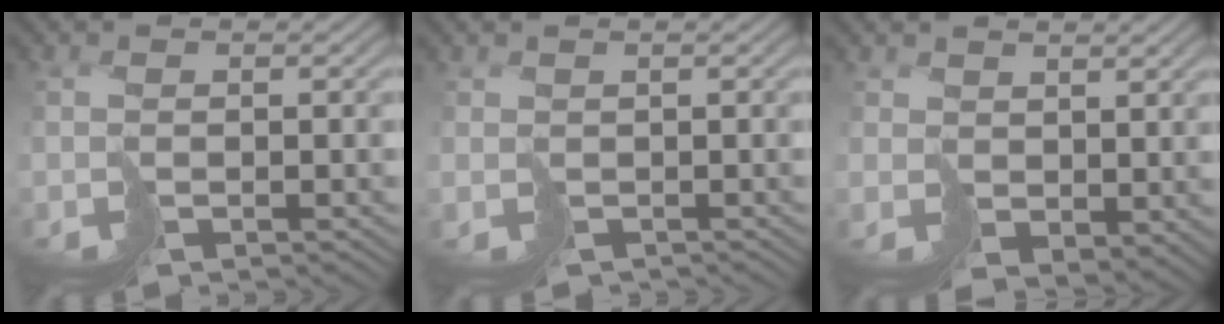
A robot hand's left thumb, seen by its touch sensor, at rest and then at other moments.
{"total": 1.2, "force": [-0.8, 0.8, -0.3], "torque": [0.010, -0.009, -0.007]}
{"total": 2.7, "force": [1.7, 1.9, 1.2], "torque": [-0.026, -0.009, 0.041]}